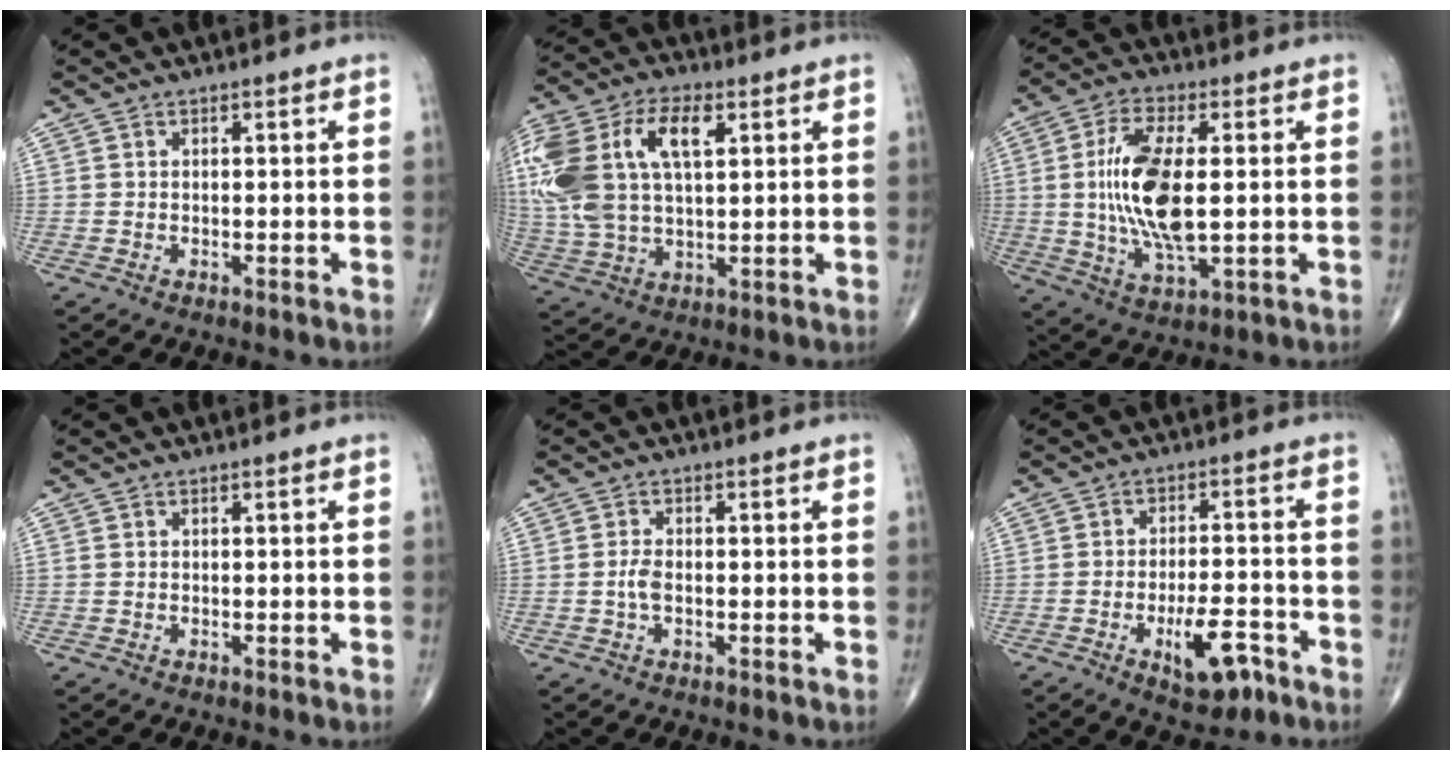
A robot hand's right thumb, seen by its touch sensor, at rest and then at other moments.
{"total": 22.9, "force": [6.4, 12.5, 18.1], "torque": [-0.421, 0.025, 0.120]}
{"total": 16.4, "force": [0.9, 6.9, 14.9], "torque": [-0.291, -0.014, 0.019]}
{"total": 0.0}
{"total": 2.0, "force": [-0.5, 0.9, 1.8], "torque": [-0.041, 0.004, -0.010]}
{"total": 8.9, "force": [-4.4, 3.7, 6.8], "torque": [-0.093, 0.025, -0.063]}